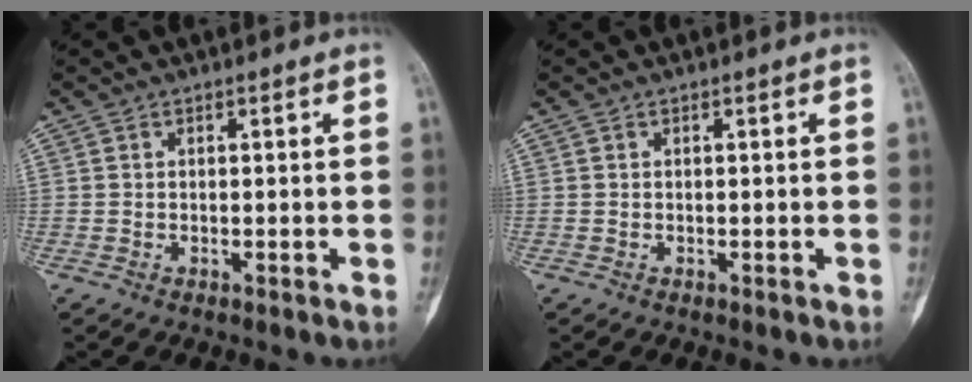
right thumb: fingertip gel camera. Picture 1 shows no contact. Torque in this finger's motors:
{"motor_torque": [0.00, 0.00, 0.00, 0.00, 0.00]}